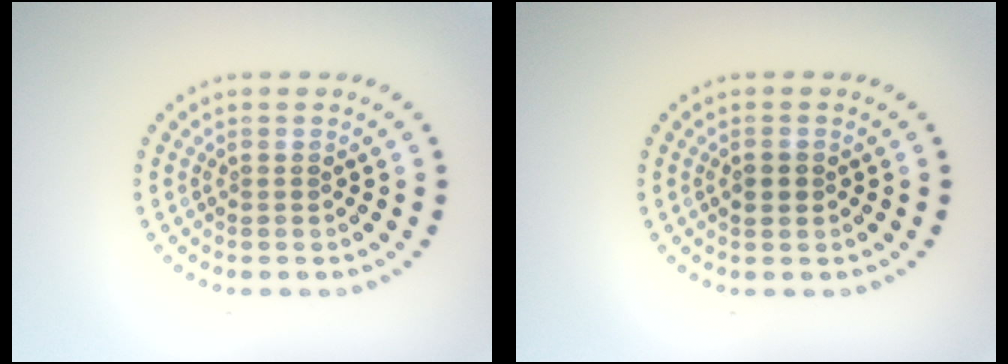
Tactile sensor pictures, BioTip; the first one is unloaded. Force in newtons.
{"total": 1.2, "press": 1.2, "slide": 0.2}